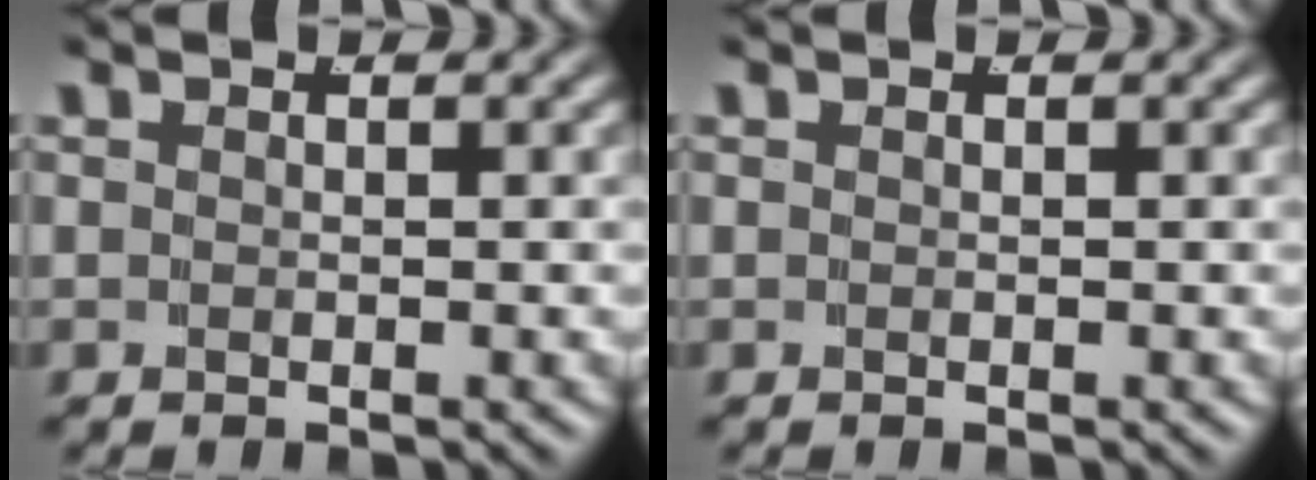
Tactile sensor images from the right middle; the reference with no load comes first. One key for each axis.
{"total": 0.0}